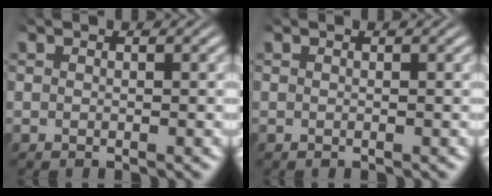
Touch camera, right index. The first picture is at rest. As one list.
[{"total": 0.0}]